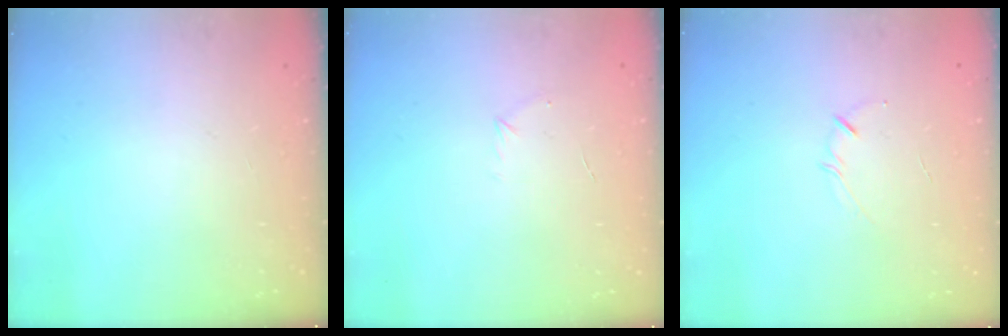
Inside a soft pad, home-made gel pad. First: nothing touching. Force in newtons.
{"total": 4.0, "press": 3.9, "slide": 1.2}
{"total": 2.1, "press": 2.1, "slide": 0.4}